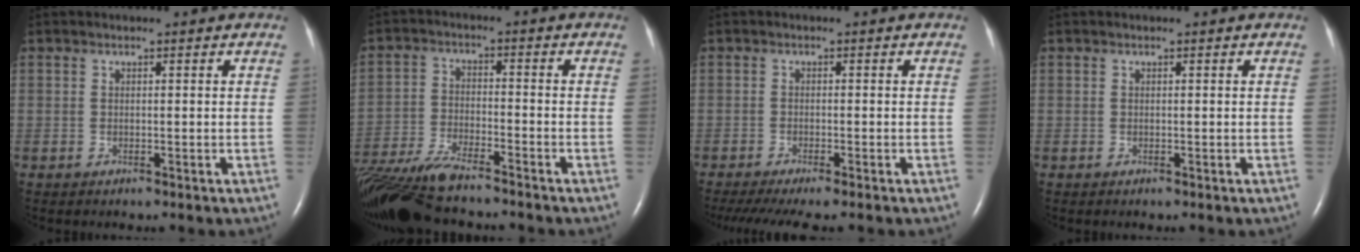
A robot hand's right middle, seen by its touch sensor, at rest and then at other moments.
{"total": 12.8, "force": [-11.2, 1.3, 6.1], "torque": [-0.114, -0.025, -0.193]}
{"total": 8.3, "force": [-6.8, 0.5, 4.7], "torque": [-0.068, -0.017, -0.107]}
{"total": 0.0}